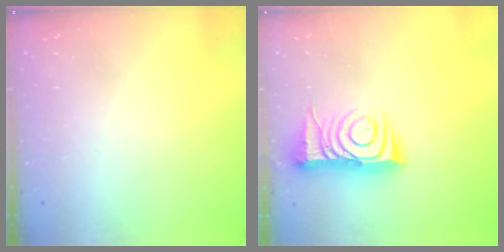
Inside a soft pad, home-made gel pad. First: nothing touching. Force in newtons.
{"total": 11.5, "press": 11.4, "slide": 1.1}